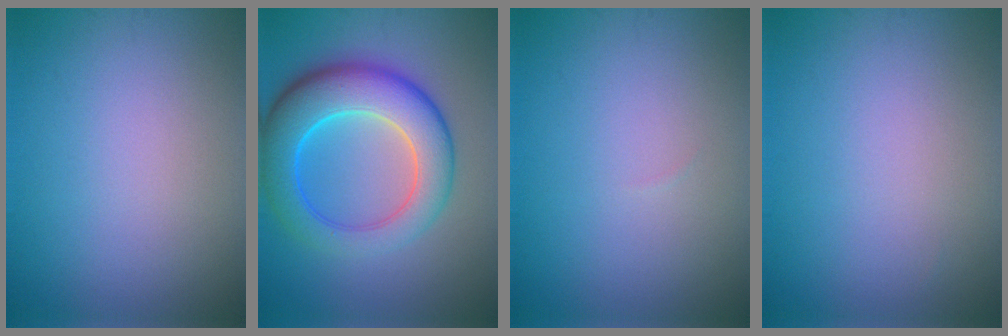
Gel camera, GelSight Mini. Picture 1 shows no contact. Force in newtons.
{"total": 8.9, "press": 8.9, "slide": 0.3}
{"total": 0.0}
{"total": 0.0}